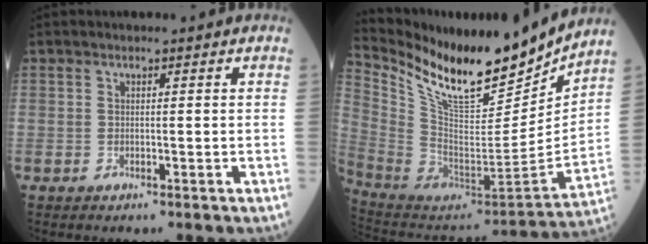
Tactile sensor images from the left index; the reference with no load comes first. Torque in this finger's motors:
{"motor_torque": [1.04, -1.10, 0.30, 0.10]}